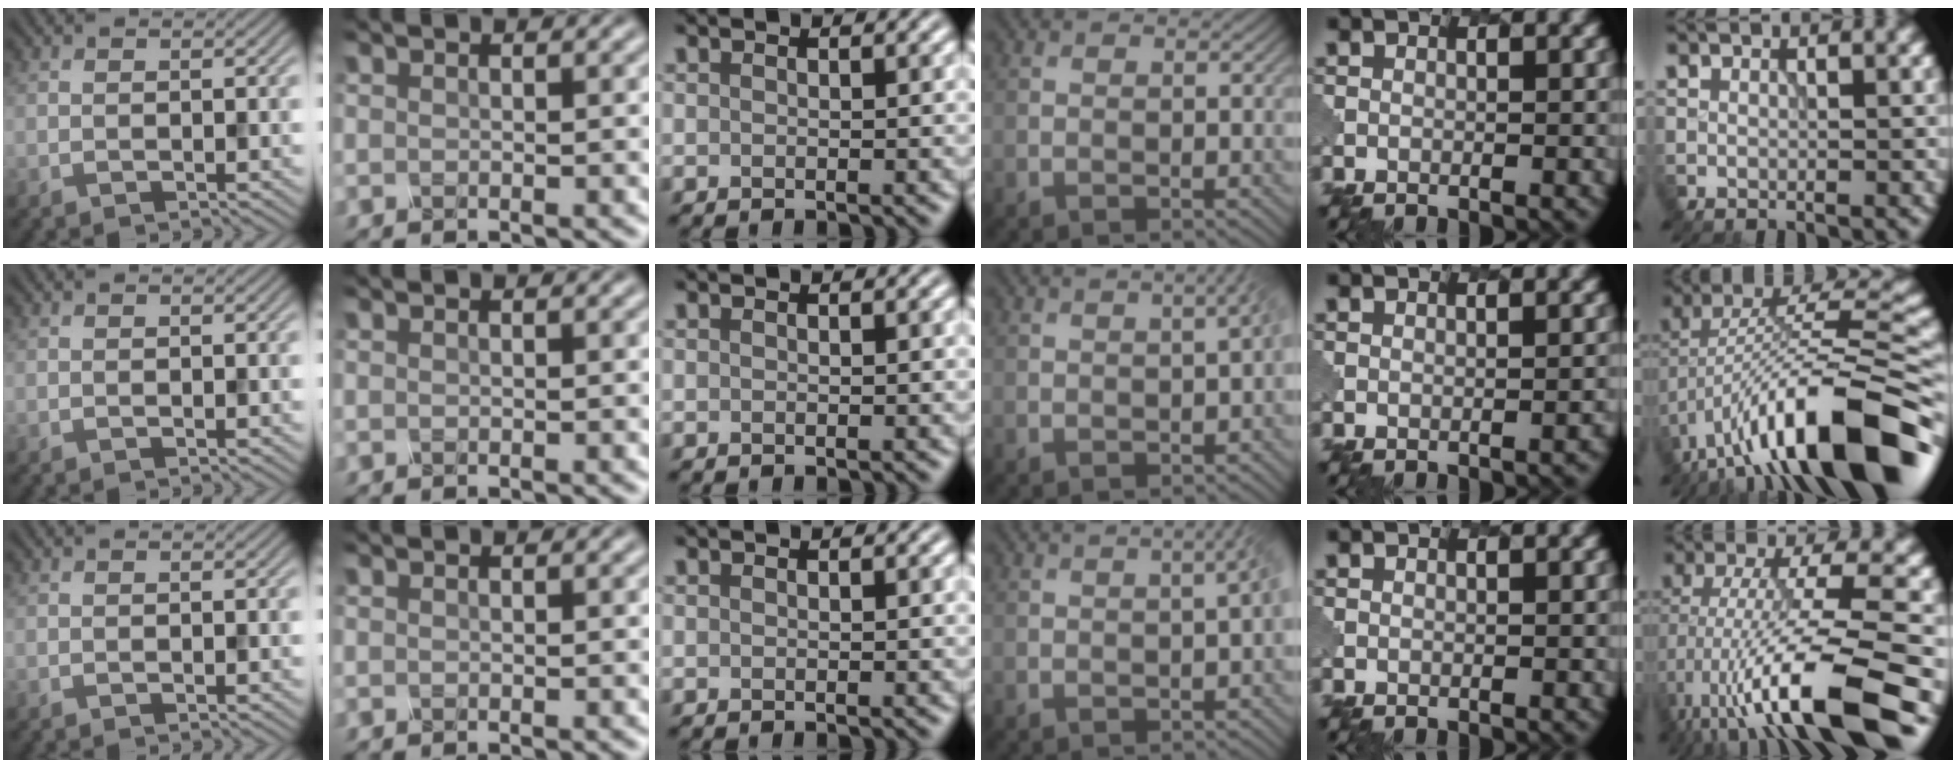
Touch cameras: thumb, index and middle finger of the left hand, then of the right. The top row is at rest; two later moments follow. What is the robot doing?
{"motion": "pour", "object": "mug"}